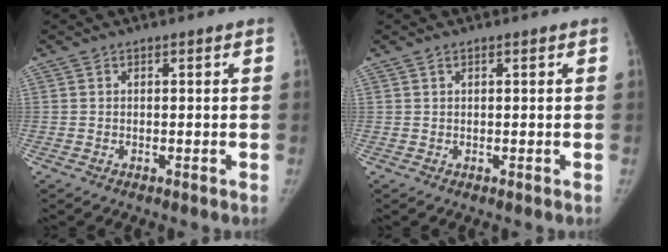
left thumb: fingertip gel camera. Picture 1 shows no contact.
{"total": 0.5, "force": [0.4, 0.2, 0.2], "torque": [-0.004, -0.001, 0.007]}